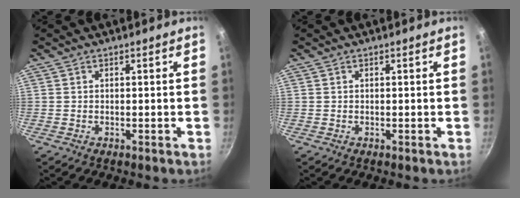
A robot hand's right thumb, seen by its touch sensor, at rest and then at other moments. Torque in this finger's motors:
{"motor_torque": [0.12, -0.07, 0.01, -0.15, 0.03]}